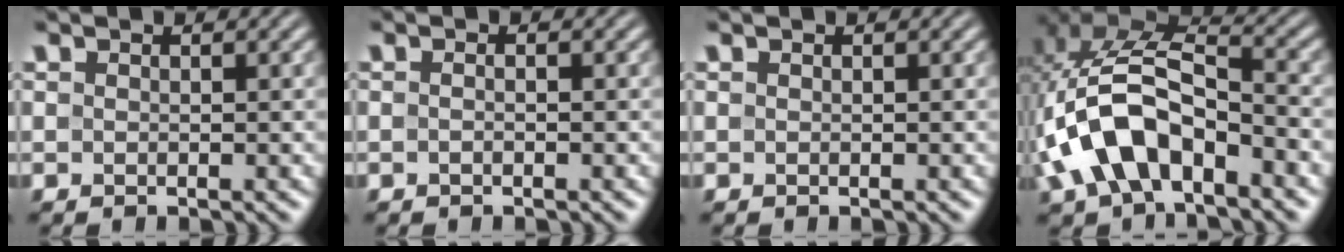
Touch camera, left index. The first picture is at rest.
{"total": 0.8, "force": [-0.2, 0.2, 0.7], "torque": [-0.012, -0.005, -0.009]}
{"total": 0.0}
{"total": 9.5, "force": [-3.4, 5.2, 7.2], "torque": [-0.154, 0.016, -0.069]}